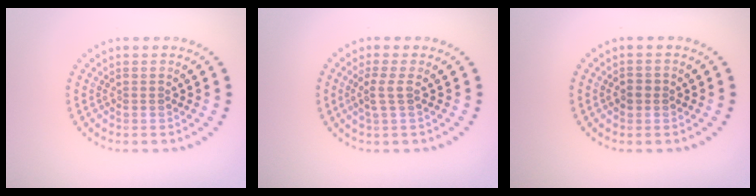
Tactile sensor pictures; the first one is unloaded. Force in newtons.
{"total": 1.5, "press": 1.3, "slide": 0.9}
{"total": 1.2, "press": 1.2, "slide": 0.3}